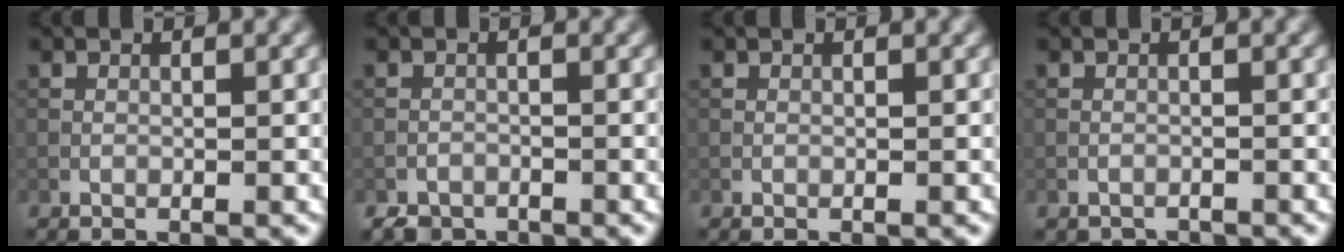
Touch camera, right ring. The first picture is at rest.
{"total": 2.0, "force": [-1.7, 1.1, 0.3], "torque": [-0.006, 0.000, -0.032]}
{"total": 0.0}
{"total": 1.8, "force": [-1.7, 0.4, 0.1], "torque": [0.000, -0.006, -0.027]}